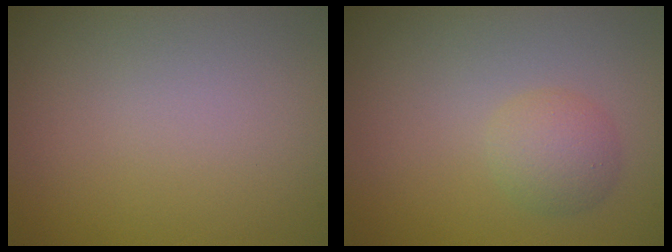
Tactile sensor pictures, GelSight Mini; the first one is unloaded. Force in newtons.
{"total": 2.4, "press": 2.4, "slide": 0.1}